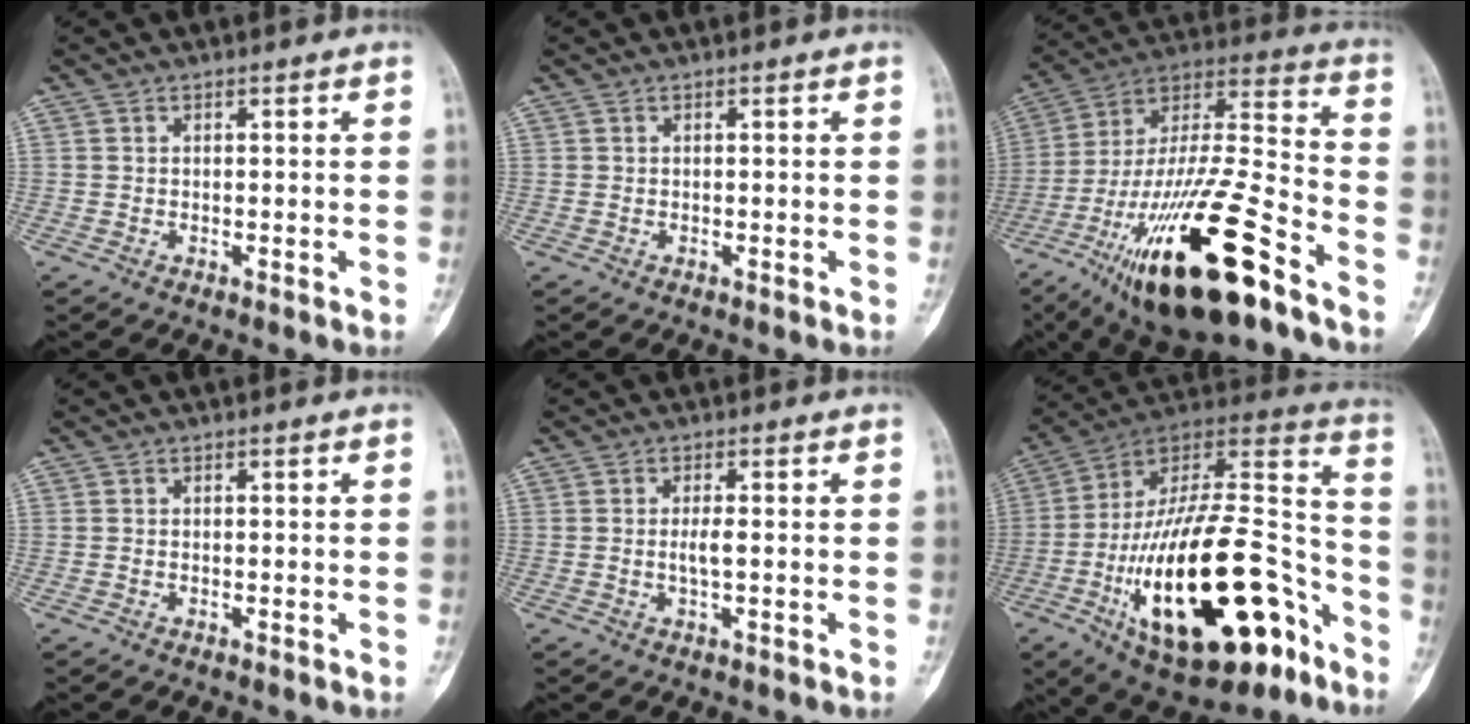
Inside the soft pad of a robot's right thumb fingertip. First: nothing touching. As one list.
[{"total": 0.0}, {"total": 29.0, "force": [-15.8, 8.0, 23.0], "torque": [-0.427, 0.058, -0.268]}, {"total": 0.0}, {"total": 2.3, "force": [-0.2, 0.5, 2.2], "torque": [-0.048, -0.001, -0.003]}, {"total": 35.7, "force": [-14.8, 15.2, 28.7], "torque": [-0.464, 0.070, -0.226]}]